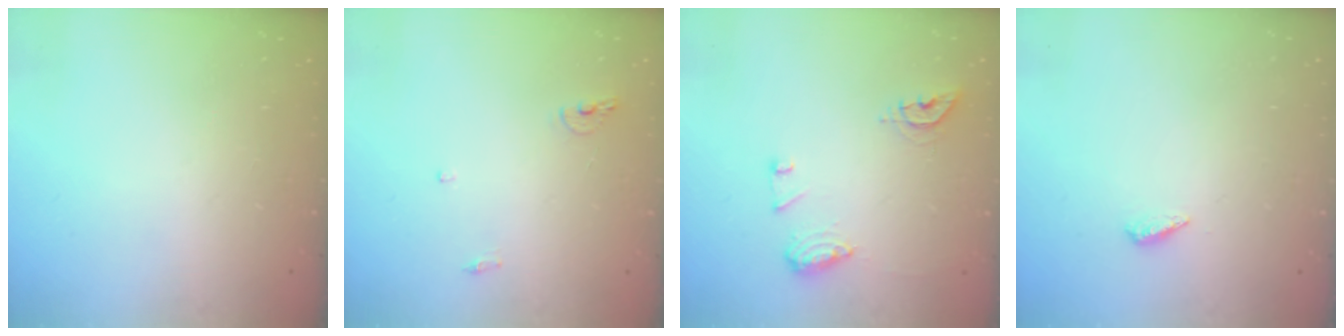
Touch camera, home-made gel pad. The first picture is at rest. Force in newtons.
{"total": 6.6, "press": 6.6, "slide": 0.7}
{"total": 10.5, "press": 10.5, "slide": 0.7}
{"total": 4.8, "press": 4.8, "slide": 0.4}